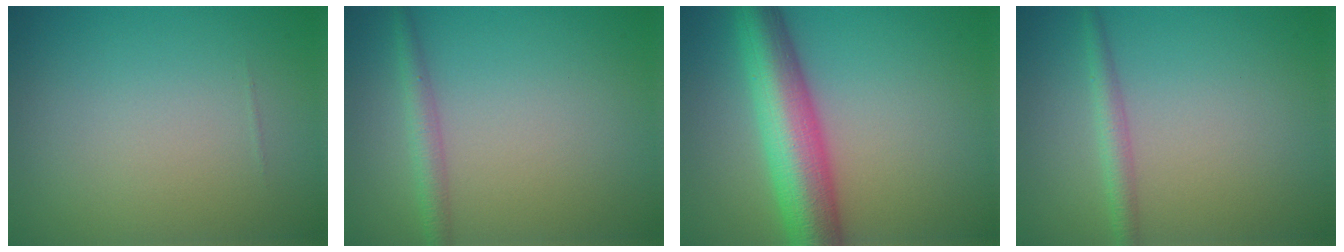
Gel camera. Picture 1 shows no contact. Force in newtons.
{"total": 2.0, "press": 2.0, "slide": 0.0}
{"total": 8.5, "press": 8.5, "slide": 0.2}
{"total": 1.9, "press": 1.8, "slide": 0.1}